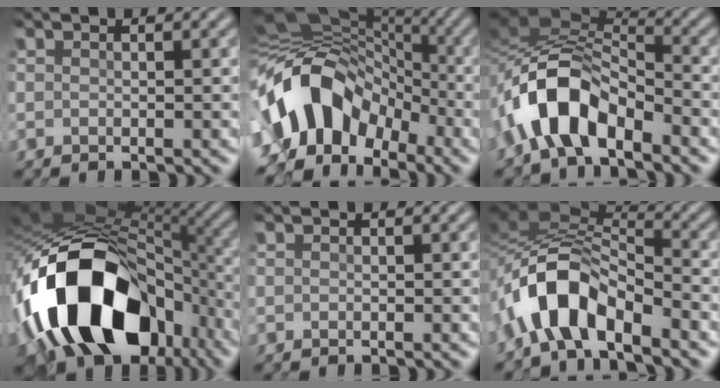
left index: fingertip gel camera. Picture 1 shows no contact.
{"total": 12.4, "force": [-4.2, 9.0, 7.5], "torque": [-0.130, 0.006, -0.087]}
{"total": 8.1, "force": [-4.1, 3.6, 6.0], "torque": [-0.118, 0.013, -0.083]}
{"total": 17.0, "force": [-6.0, 10.9, 11.6], "torque": [-0.201, -0.012, -0.096]}
{"total": 0.0}
{"total": 7.5, "force": [-4.1, 2.9, 5.5], "torque": [-0.105, 0.012, -0.085]}